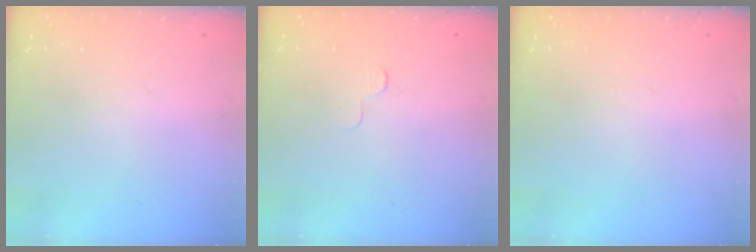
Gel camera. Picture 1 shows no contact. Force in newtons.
{"total": 2.5, "press": 2.5, "slide": 0.2}
{"total": 0.0}